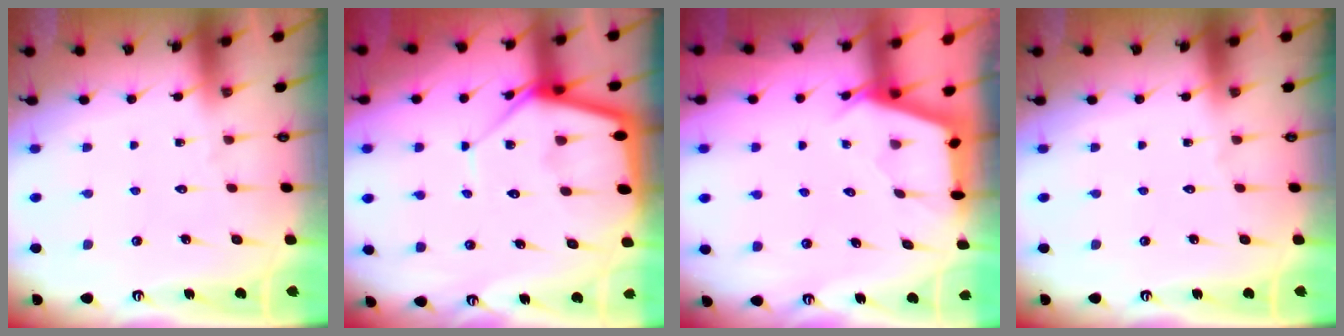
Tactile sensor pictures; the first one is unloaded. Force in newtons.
{"total": 12.0, "press": 12.0, "slide": 1.1}
{"total": 2.7, "press": 2.7, "slide": 0.3}
{"total": 0.0}